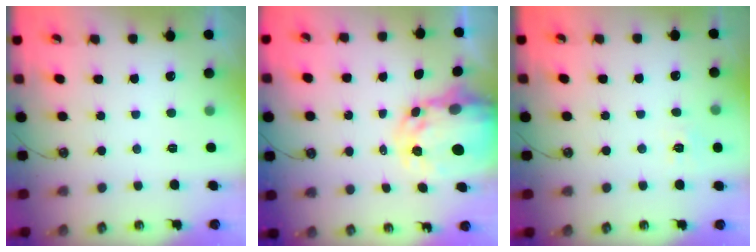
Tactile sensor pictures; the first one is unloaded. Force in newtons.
{"total": 7.2, "press": 7.2, "slide": 0.6}
{"total": 6.1, "press": 6.1, "slide": 0.7}